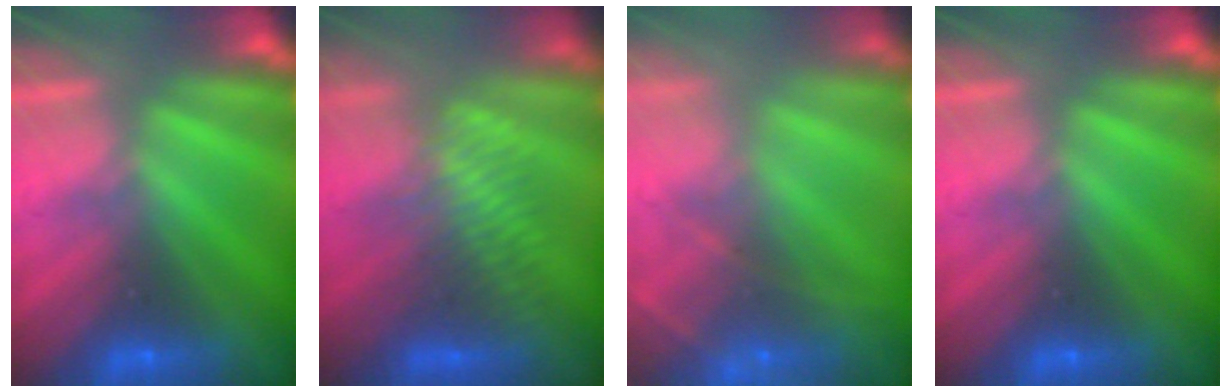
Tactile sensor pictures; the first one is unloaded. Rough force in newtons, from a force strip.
{"total": 3.0}
{"total": 7.2}
{"total": 0.0}